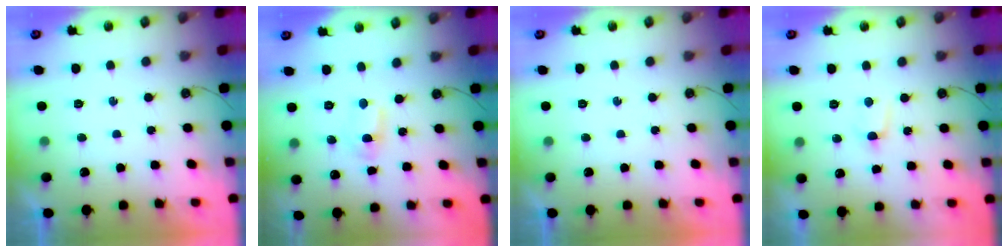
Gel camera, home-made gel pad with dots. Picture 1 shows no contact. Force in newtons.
{"total": 1.0, "press": 0.8, "slide": 0.6}
{"total": 0.0}
{"total": 2.8, "press": 2.8, "slide": 0.4}